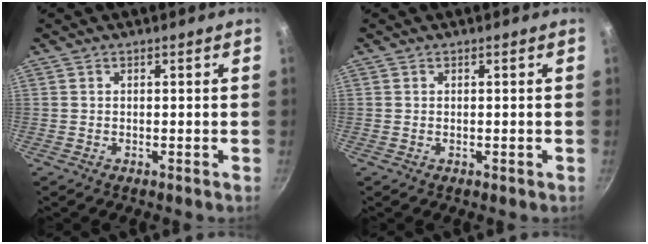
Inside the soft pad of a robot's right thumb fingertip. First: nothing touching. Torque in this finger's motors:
{"motor_torque": [-0.43, 0.02, -0.16, 0.04, 0.00]}